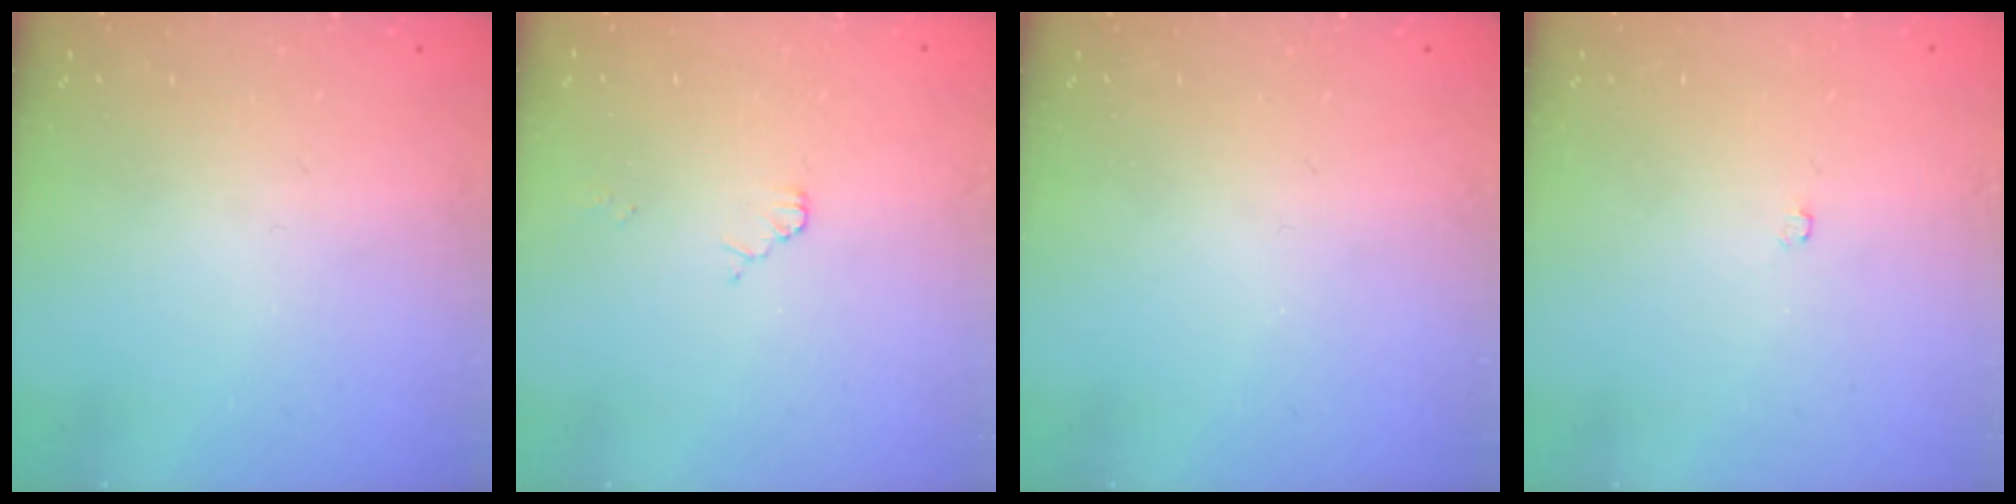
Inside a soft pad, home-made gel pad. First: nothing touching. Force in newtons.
{"total": 2.0, "press": 1.9, "slide": 0.3}
{"total": 0.0}
{"total": 2.0, "press": 2.0, "slide": 0.3}